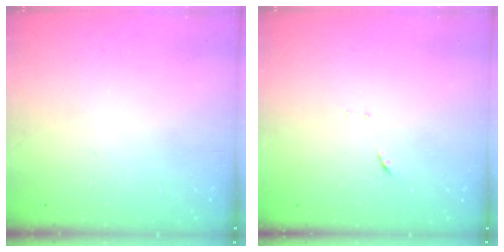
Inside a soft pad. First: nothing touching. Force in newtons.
{"total": 6.7, "press": 6.6, "slide": 0.6}